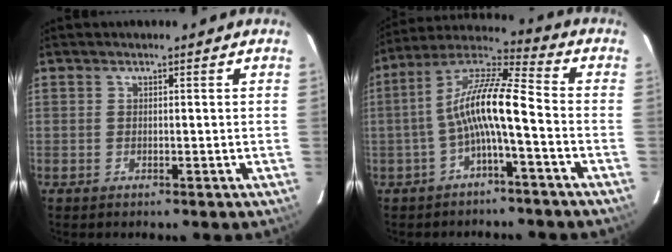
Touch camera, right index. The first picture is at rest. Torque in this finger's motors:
{"motor_torque": [1.65, -0.49, 0.95, 0.21]}